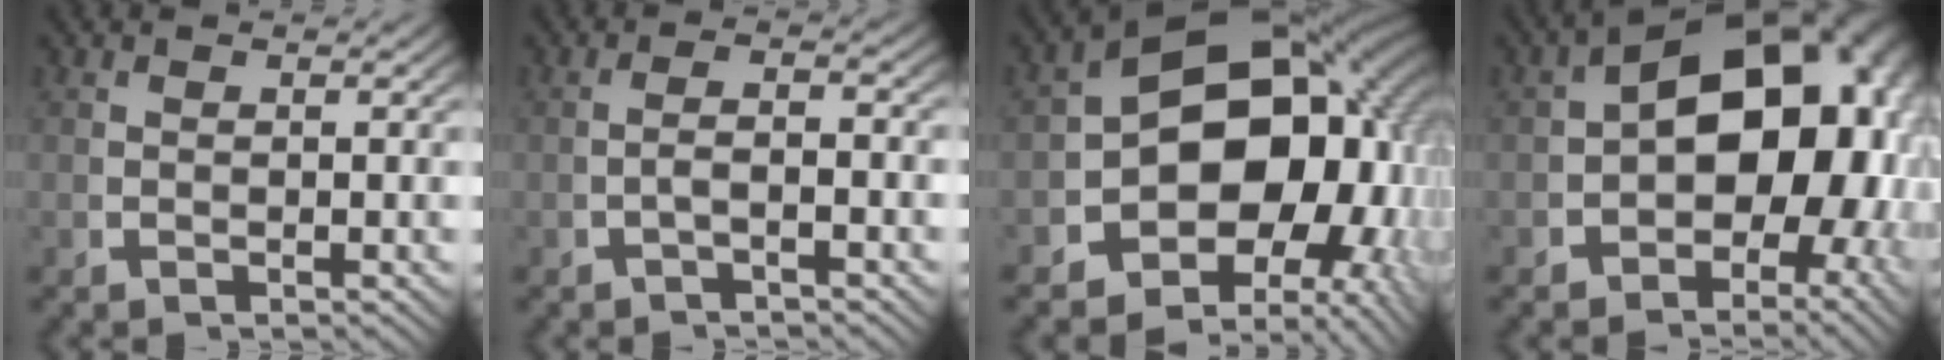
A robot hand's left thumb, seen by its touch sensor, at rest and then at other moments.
{"total": 2.0, "force": [-1.0, 0.5, 1.7], "torque": [-0.040, -0.002, -0.014]}
{"total": 24.2, "force": [0.5, 16.4, 17.7], "torque": [-0.260, -0.036, 0.005]}
{"total": 16.6, "force": [-0.1, 11.1, 12.4], "torque": [-0.178, -0.040, 0.012]}